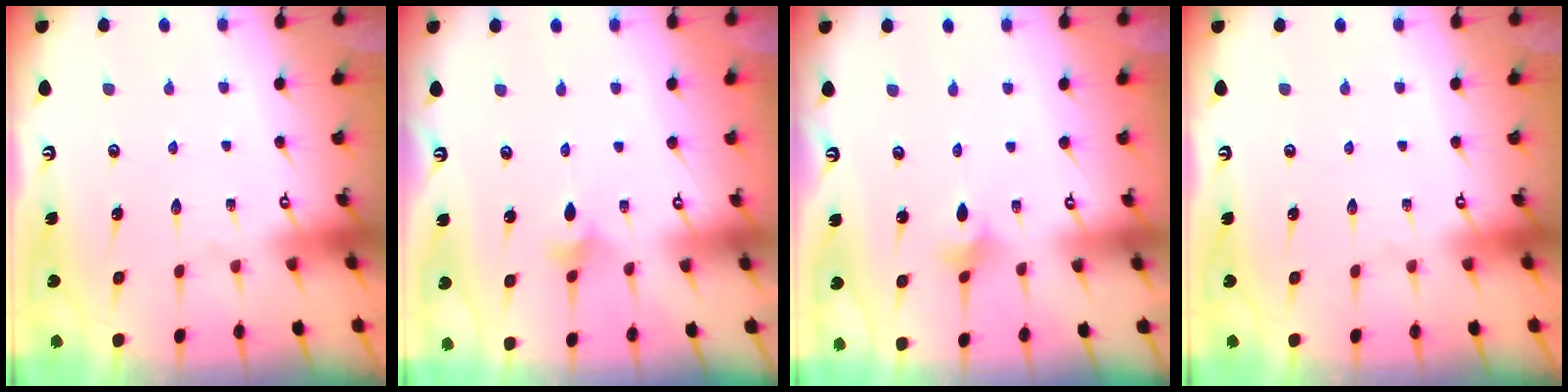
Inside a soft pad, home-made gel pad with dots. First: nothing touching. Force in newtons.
{"total": 3.5, "press": 3.4, "slide": 0.8}
{"total": 2.5, "press": 2.4, "slide": 0.6}
{"total": 0.0}